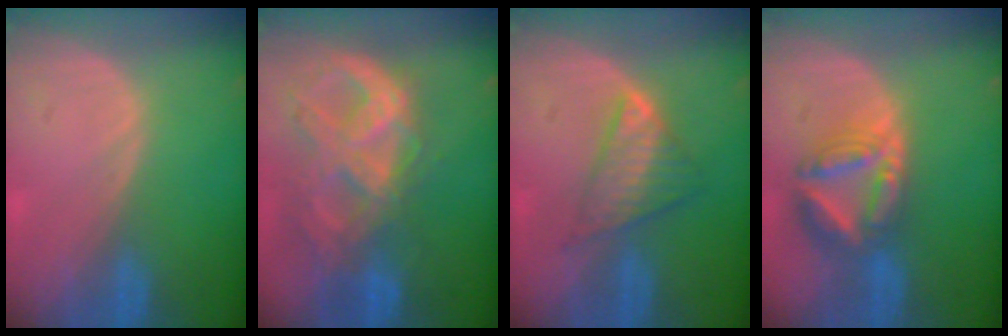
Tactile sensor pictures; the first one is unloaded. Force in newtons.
{"total": 10.8, "press": 9.1, "slide": 5.7}
{"total": 5.8, "press": 5.5, "slide": 2.1}
{"total": 8.2, "press": 7.1, "slide": 4.0}